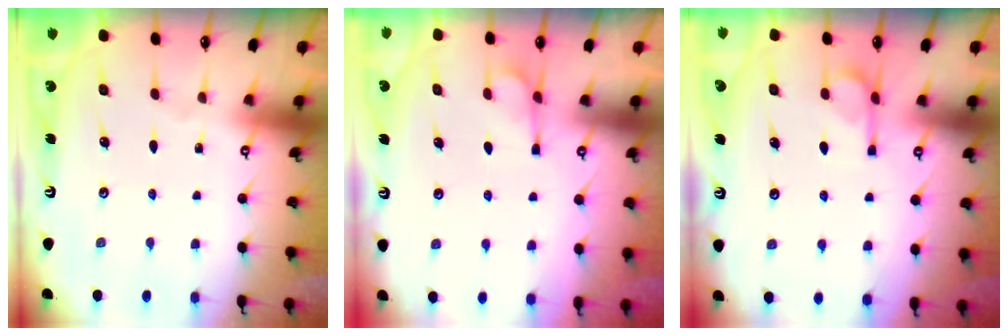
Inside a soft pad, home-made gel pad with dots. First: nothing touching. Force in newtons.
{"total": 1.6, "press": 1.0, "slide": 1.2}
{"total": 5.6, "press": 5.6, "slide": 0.8}